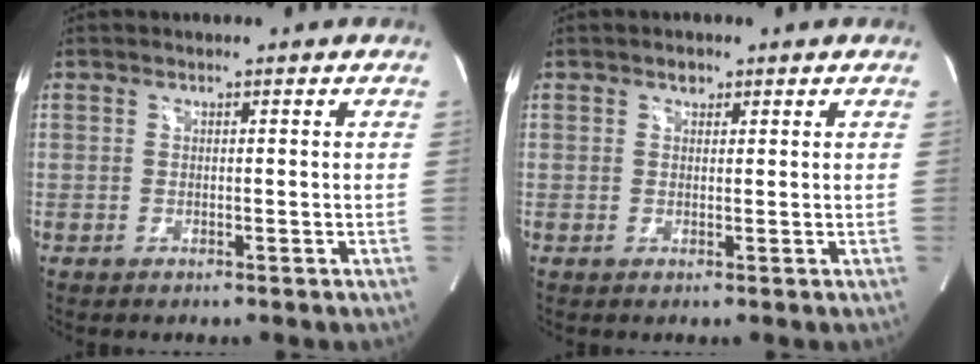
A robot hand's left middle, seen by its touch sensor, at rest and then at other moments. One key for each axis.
{"total": 1.1, "fx": 0.7, "fy": 0.8, "fz": 0.4, "tx": -0.006, "ty": 0.001, "tz": 0.011}